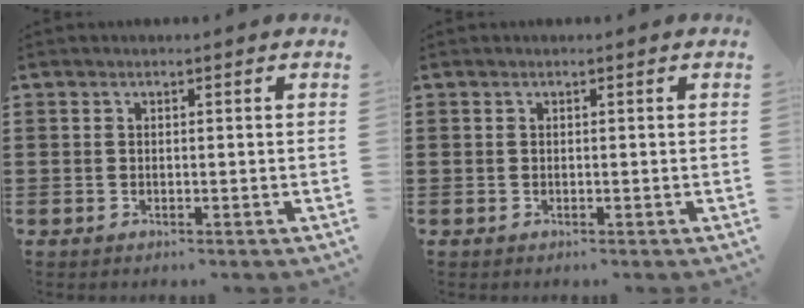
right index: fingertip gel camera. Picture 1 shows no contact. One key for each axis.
{"total": 0.0}